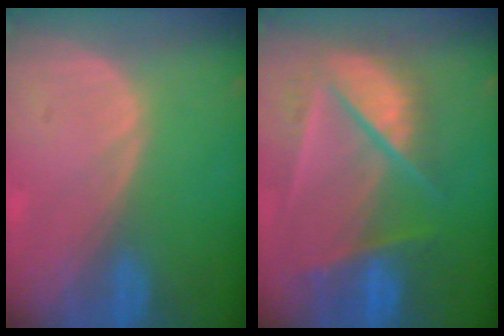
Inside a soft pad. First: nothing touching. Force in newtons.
{"total": 9.8, "press": 8.3, "slide": 5.2}